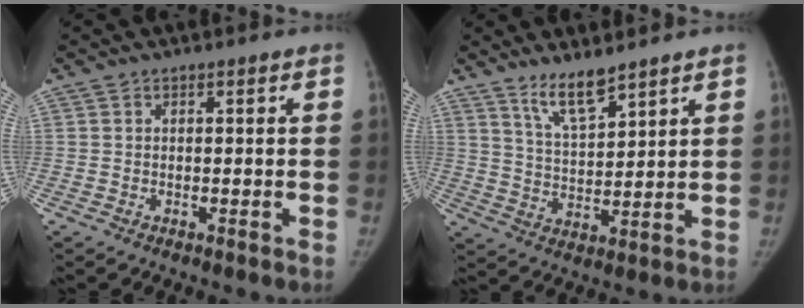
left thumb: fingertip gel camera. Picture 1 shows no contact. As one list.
[{"total": 7.1, "force": [5.7, 1.4, 4.1], "torque": [-0.068, -0.047, 0.114]}]